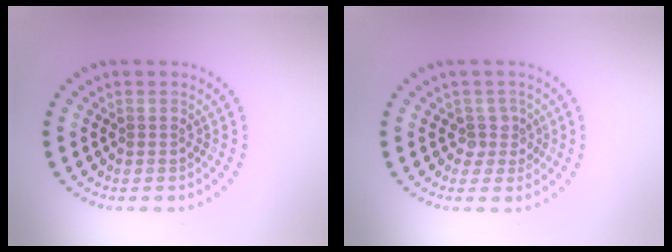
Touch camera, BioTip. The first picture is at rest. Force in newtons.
{"total": 1.7, "press": 1.2, "slide": 1.2}